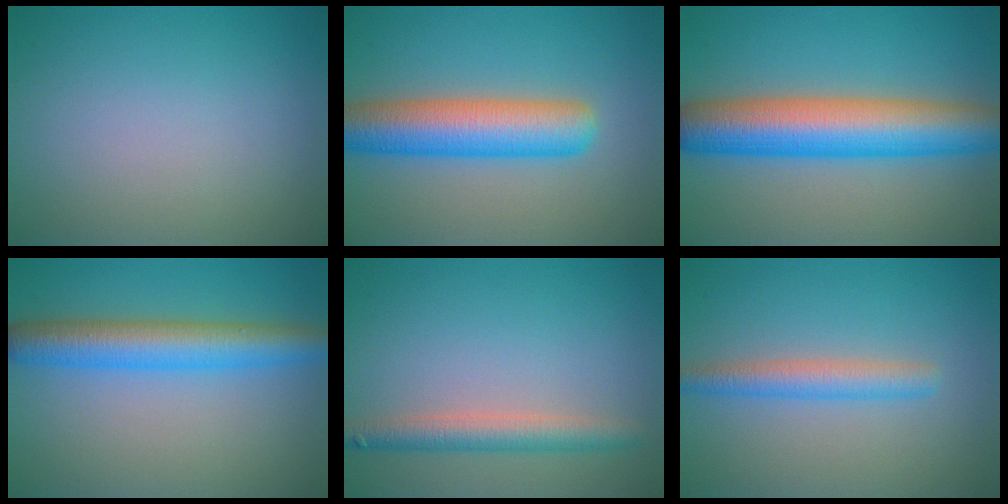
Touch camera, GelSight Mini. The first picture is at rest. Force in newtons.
{"total": 7.7, "press": 7.7, "slide": 0.2}
{"total": 10.1, "press": 10.1, "slide": 0.3}
{"total": 6.0, "press": 6.0, "slide": 0.1}
{"total": 3.3, "press": 3.3, "slide": 0.0}
{"total": 2.9, "press": 2.9, "slide": 0.0}